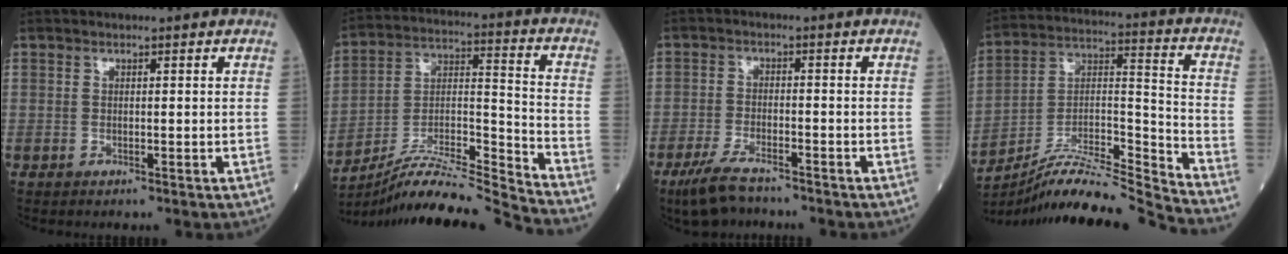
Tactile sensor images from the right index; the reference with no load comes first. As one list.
[{"total": 17.8, "force": [-16.8, -2.8, 4.9], "torque": [-0.083, 0.019, -0.292]}, {"total": 6.2, "force": [-4.9, 1.4, 3.5], "torque": [-0.080, -0.014, -0.091]}, {"total": 18.2, "force": [-17.2, -2.1, 5.4], "torque": [-0.095, 0.027, -0.296]}]